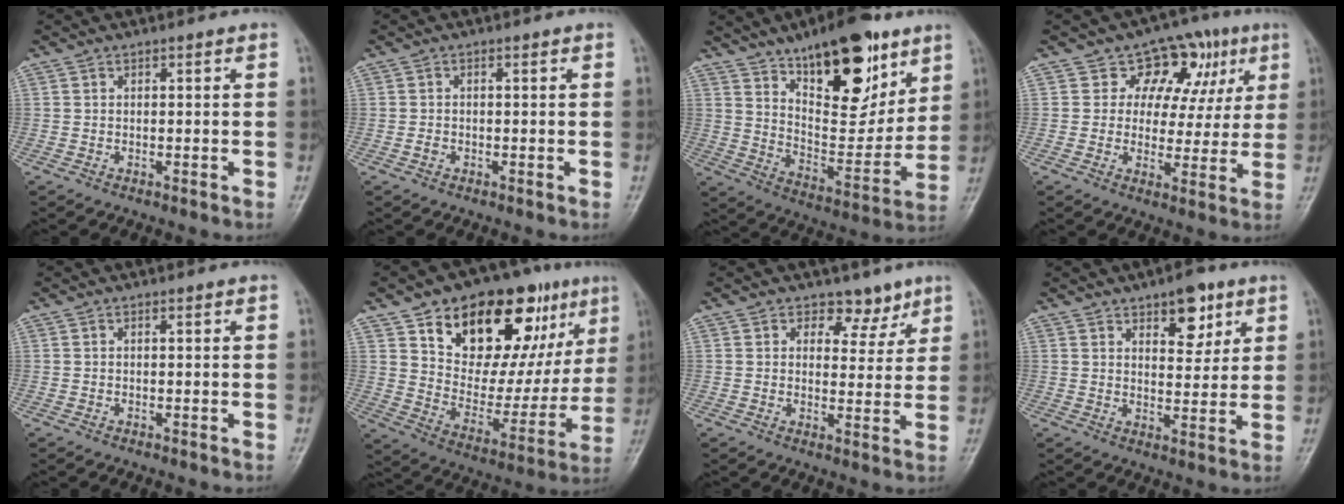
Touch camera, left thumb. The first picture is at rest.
{"total": 0.9, "force": [-0.4, 0.7, 0.5], "torque": [-0.007, 0.000, -0.009]}
{"total": 22.5, "force": [13.0, 9.9, 15.6], "torque": [-0.183, -0.068, 0.215]}
{"total": 11.5, "force": [5.0, 8.7, 5.5], "torque": [-0.010, -0.004, 0.067]}
{"total": 0.0}
{"total": 26.3, "force": [13.1, 13.5, 18.4], "torque": [-0.215, -0.024, 0.213]}
{"total": 5.4, "force": [3.7, 3.6, 1.6], "torque": [0.017, -0.019, 0.051]}
{"total": 8.1, "force": [4.6, 4.0, 5.3], "torque": [-0.044, -0.024, 0.063]}